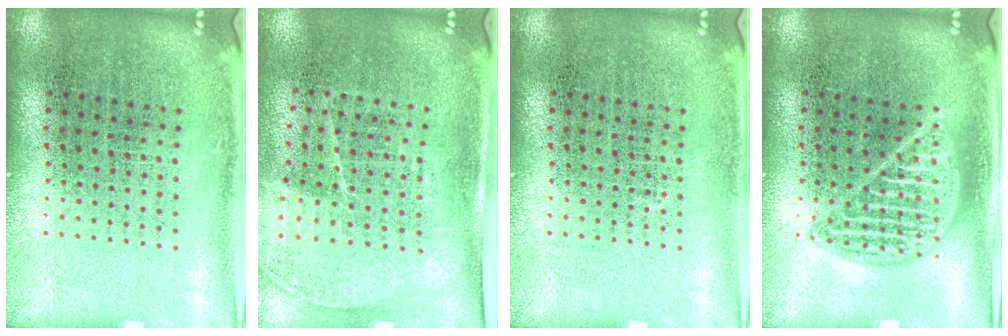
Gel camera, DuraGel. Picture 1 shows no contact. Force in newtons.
{"total": 1.6, "press": 1.4, "slide": 0.9}
{"total": 0.0}
{"total": 1.5, "press": 1.5, "slide": 0.2}